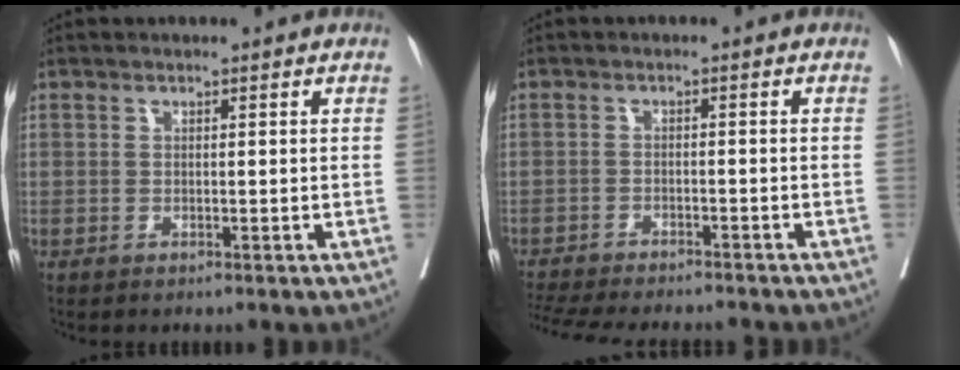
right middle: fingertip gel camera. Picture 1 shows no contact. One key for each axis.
{"total": 15.6, "fx": -14.0, "fy": 2.9, "fz": 6.3, "tx": -0.142, "ty": -0.022, "tz": -0.194}